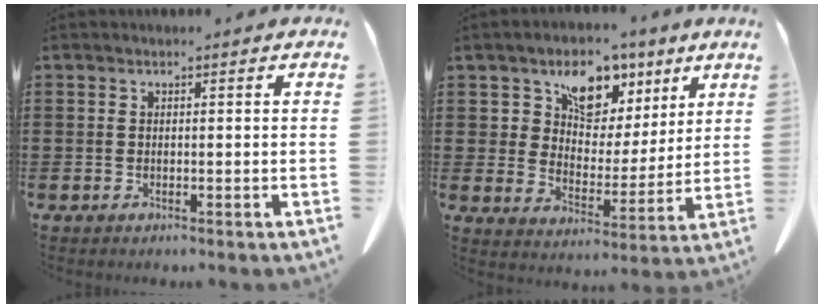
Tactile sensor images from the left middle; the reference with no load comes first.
{"total": 8.4, "force": [5.5, 5.7, 2.9], "torque": [-0.076, -0.024, 0.095]}